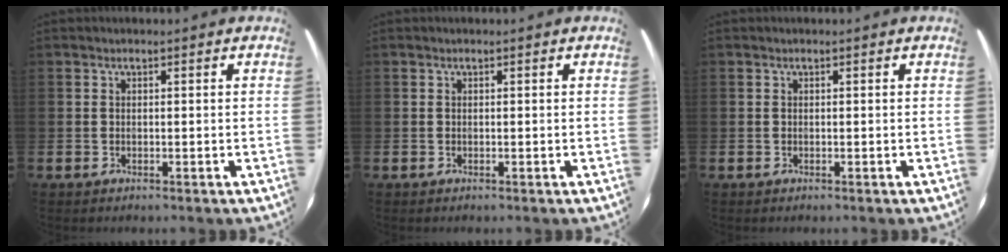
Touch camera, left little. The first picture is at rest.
{"total": 0.0}
{"total": 0.0}